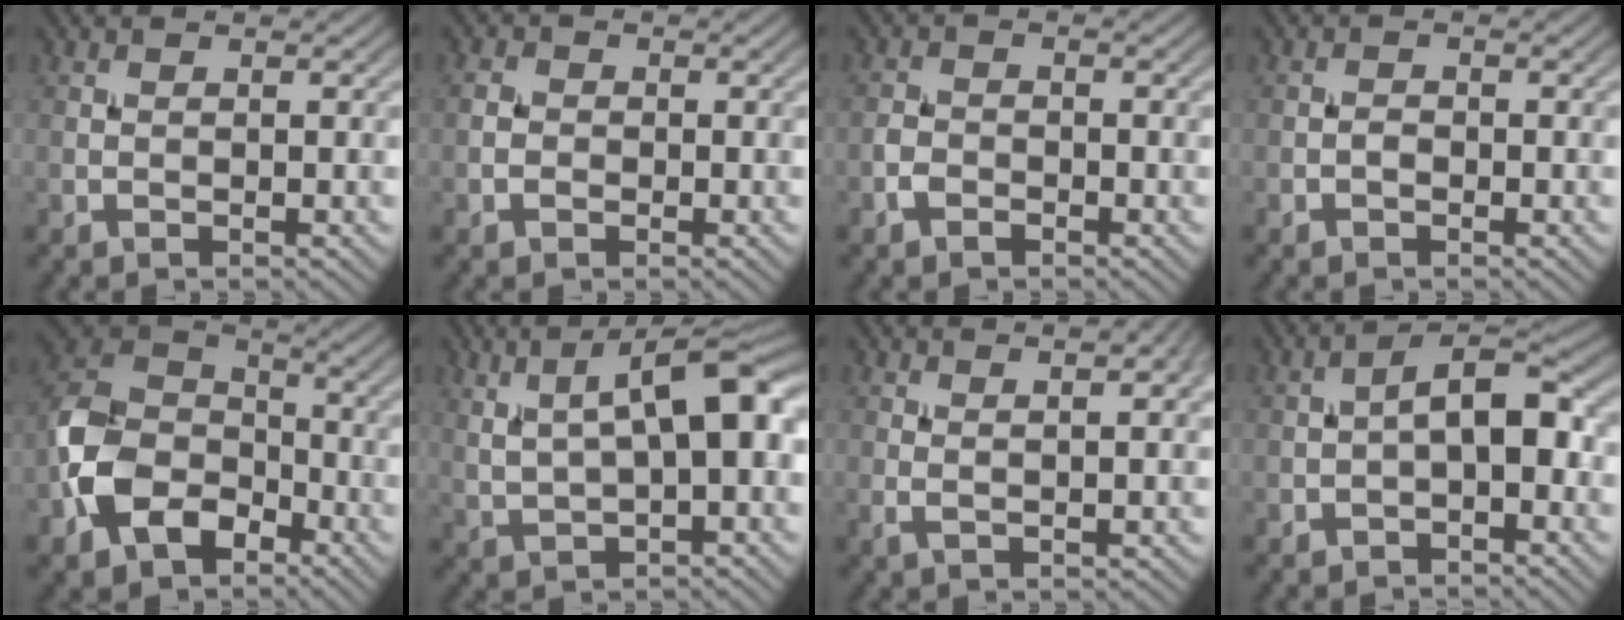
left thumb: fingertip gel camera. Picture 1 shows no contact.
{"total": 1.5, "force": [-0.5, 1.3, 0.6], "torque": [-0.009, 0.001, -0.016]}
{"total": 2.0, "force": [-1.3, 1.1, 0.9], "torque": [-0.018, 0.003, -0.030]}
{"total": 0.9, "force": [-0.5, 0.5, 0.5], "torque": [-0.008, 0.003, -0.012]}
{"total": 11.9, "force": [-5.1, 8.0, 7.3], "torque": [-0.179, -0.008, -0.117]}
{"total": 9.6, "force": [2.4, 3.2, 8.7], "torque": [-0.160, 0.011, 0.046]}
{"total": 4.2, "force": [1.9, 0.8, 3.6], "torque": [-0.056, 0.010, 0.030]}
{"total": 4.9, "force": [-1.0, 2.0, 4.4], "torque": [-0.062, 0.018, -0.025]}